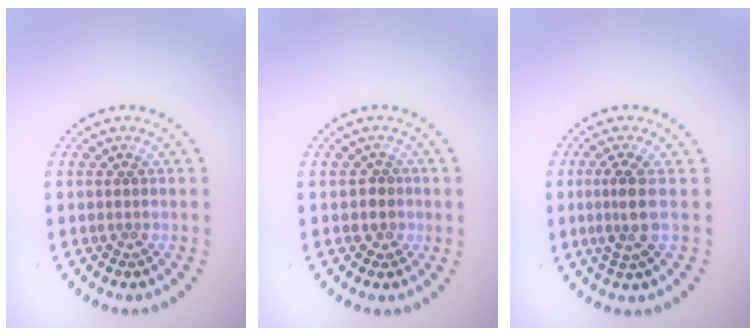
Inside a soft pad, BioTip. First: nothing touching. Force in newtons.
{"total": 1.2, "press": 0.9, "slide": 0.7}
{"total": 2.7, "press": 2.2, "slide": 1.4}